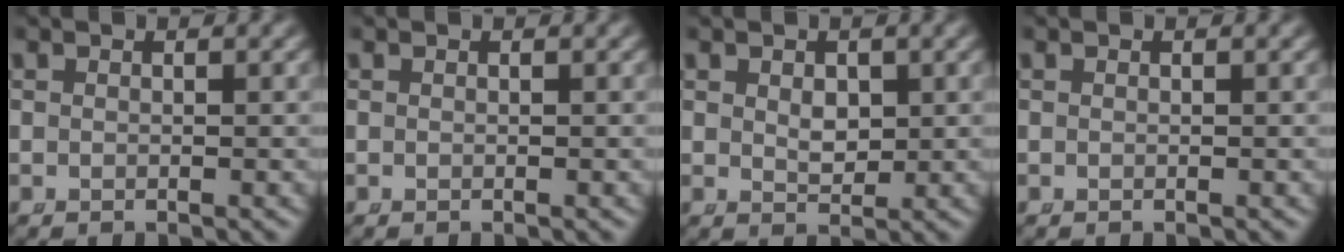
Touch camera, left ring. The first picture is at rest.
{"total": 0.0}
{"total": 1.8, "force": [0.5, 1.2, 1.3], "torque": [-0.023, -0.021, 0.023]}
{"total": 0.0}